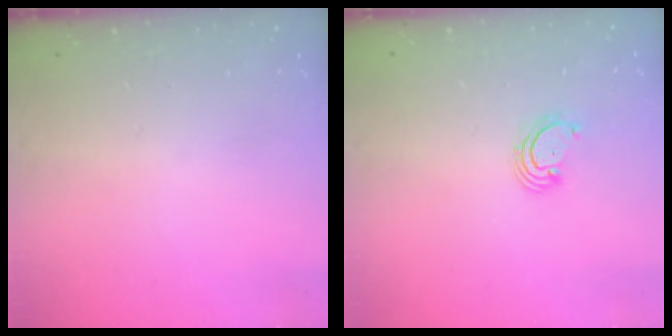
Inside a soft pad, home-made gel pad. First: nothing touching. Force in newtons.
{"total": 2.6, "press": 2.6, "slide": 0.3}